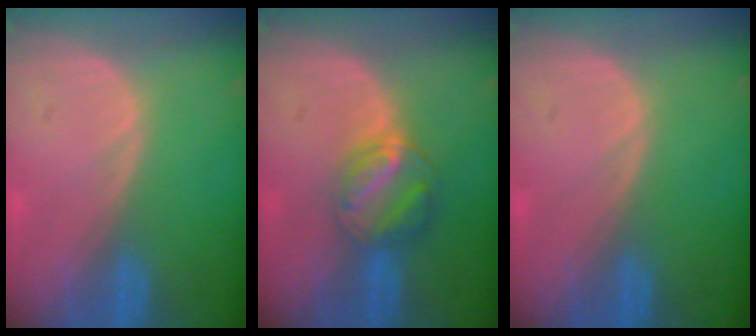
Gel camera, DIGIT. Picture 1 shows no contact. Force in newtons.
{"total": 6.4, "press": 5.6, "slide": 3.1}
{"total": 0.0}